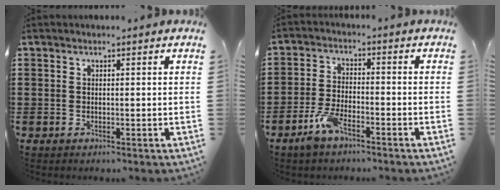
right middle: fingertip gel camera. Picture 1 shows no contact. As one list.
[{"total": 5.2, "force": [-3.4, 1.7, 3.6], "torque": [-0.085, 0.002, -0.068]}]